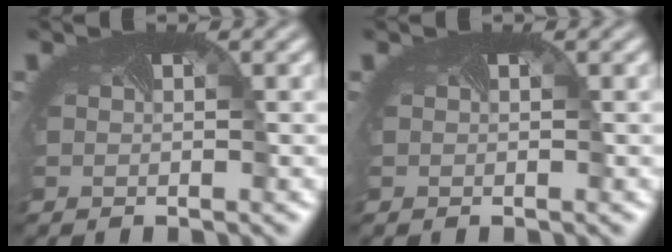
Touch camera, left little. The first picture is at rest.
{"total": 0.0}